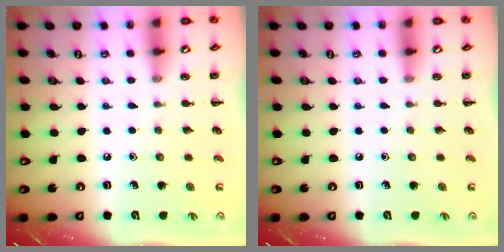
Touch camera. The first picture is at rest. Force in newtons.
{"total": 0.0}